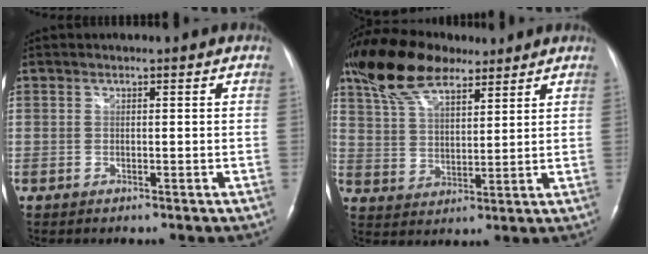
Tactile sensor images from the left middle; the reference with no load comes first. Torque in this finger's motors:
{"motor_torque": [1.43, -0.71, 0.21, 0.17]}